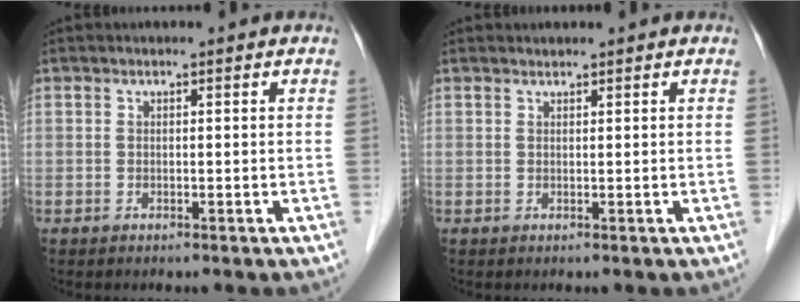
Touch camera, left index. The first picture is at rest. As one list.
[{"total": 0.5, "force": [0.5, 0.0, 0.0], "torque": [-0.008, 0.003, 0.012]}]